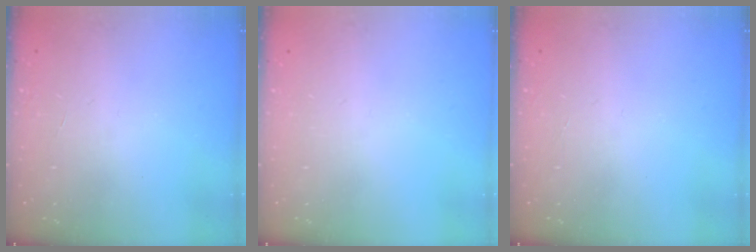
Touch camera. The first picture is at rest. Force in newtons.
{"total": 0.0}
{"total": 0.0}